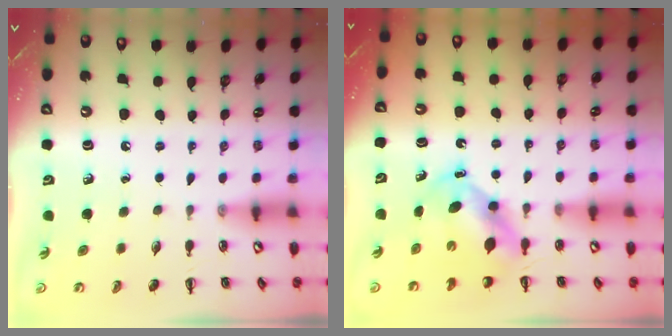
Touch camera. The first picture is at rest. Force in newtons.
{"total": 5.6, "press": 5.5, "slide": 1.2}